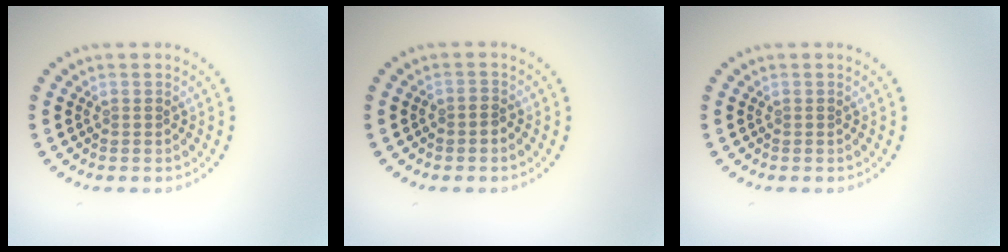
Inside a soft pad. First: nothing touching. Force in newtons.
{"total": 0.7, "press": 0.4, "slide": 0.6}
{"total": 0.0}